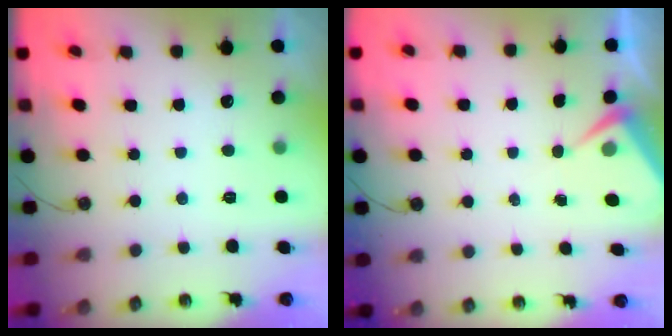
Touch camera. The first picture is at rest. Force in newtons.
{"total": 3.9, "press": 3.9, "slide": 0.5}